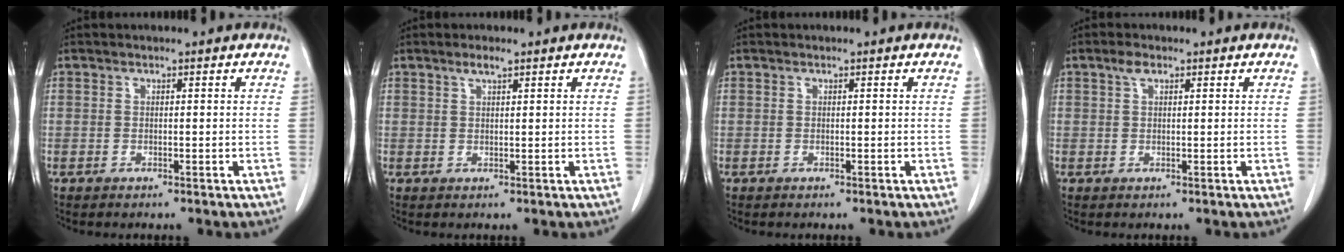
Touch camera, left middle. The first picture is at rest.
{"total": 1.6, "force": [1.1, 0.2, 1.1], "torque": [-0.024, 0.002, 0.023]}
{"total": 0.0}
{"total": 1.6, "force": [0.9, 0.7, 1.1], "torque": [-0.024, 0.008, 0.017]}